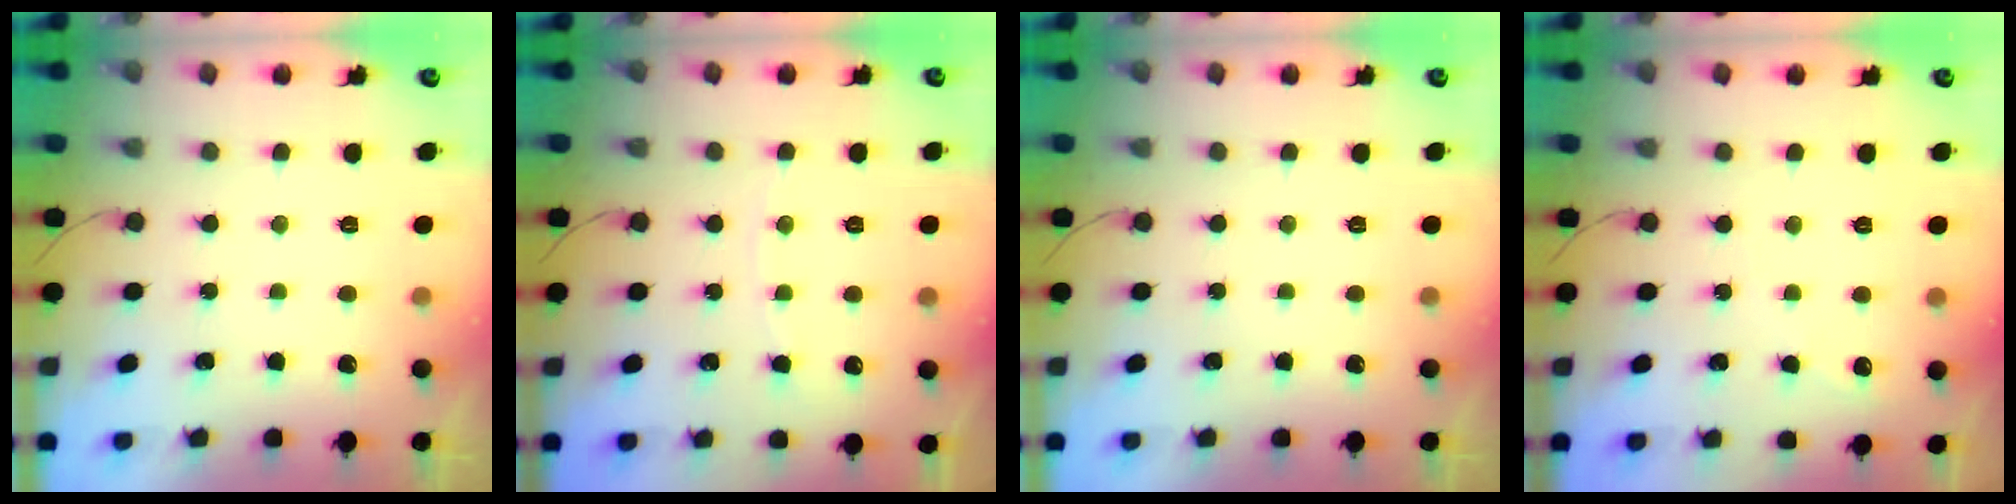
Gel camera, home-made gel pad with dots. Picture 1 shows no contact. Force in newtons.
{"total": 3.9, "press": 3.8, "slide": 0.6}
{"total": 0.0}
{"total": 3.1, "press": 3.0, "slide": 0.4}